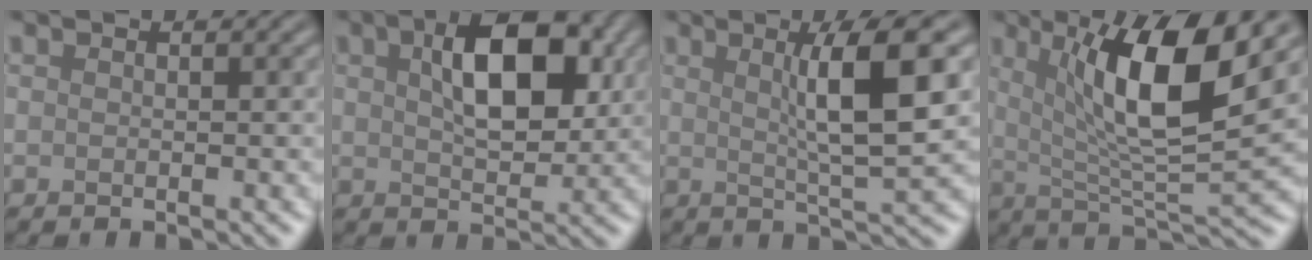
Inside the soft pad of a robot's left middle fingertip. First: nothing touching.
{"total": 7.7, "force": [2.2, 3.9, 6.3], "torque": [-0.105, 0.011, 0.034]}
{"total": 6.7, "force": [1.6, 1.2, 6.4], "torque": [-0.092, 0.008, 0.027]}
{"total": 9.7, "force": [3.3, 2.3, 8.8], "torque": [-0.138, -0.014, 0.063]}